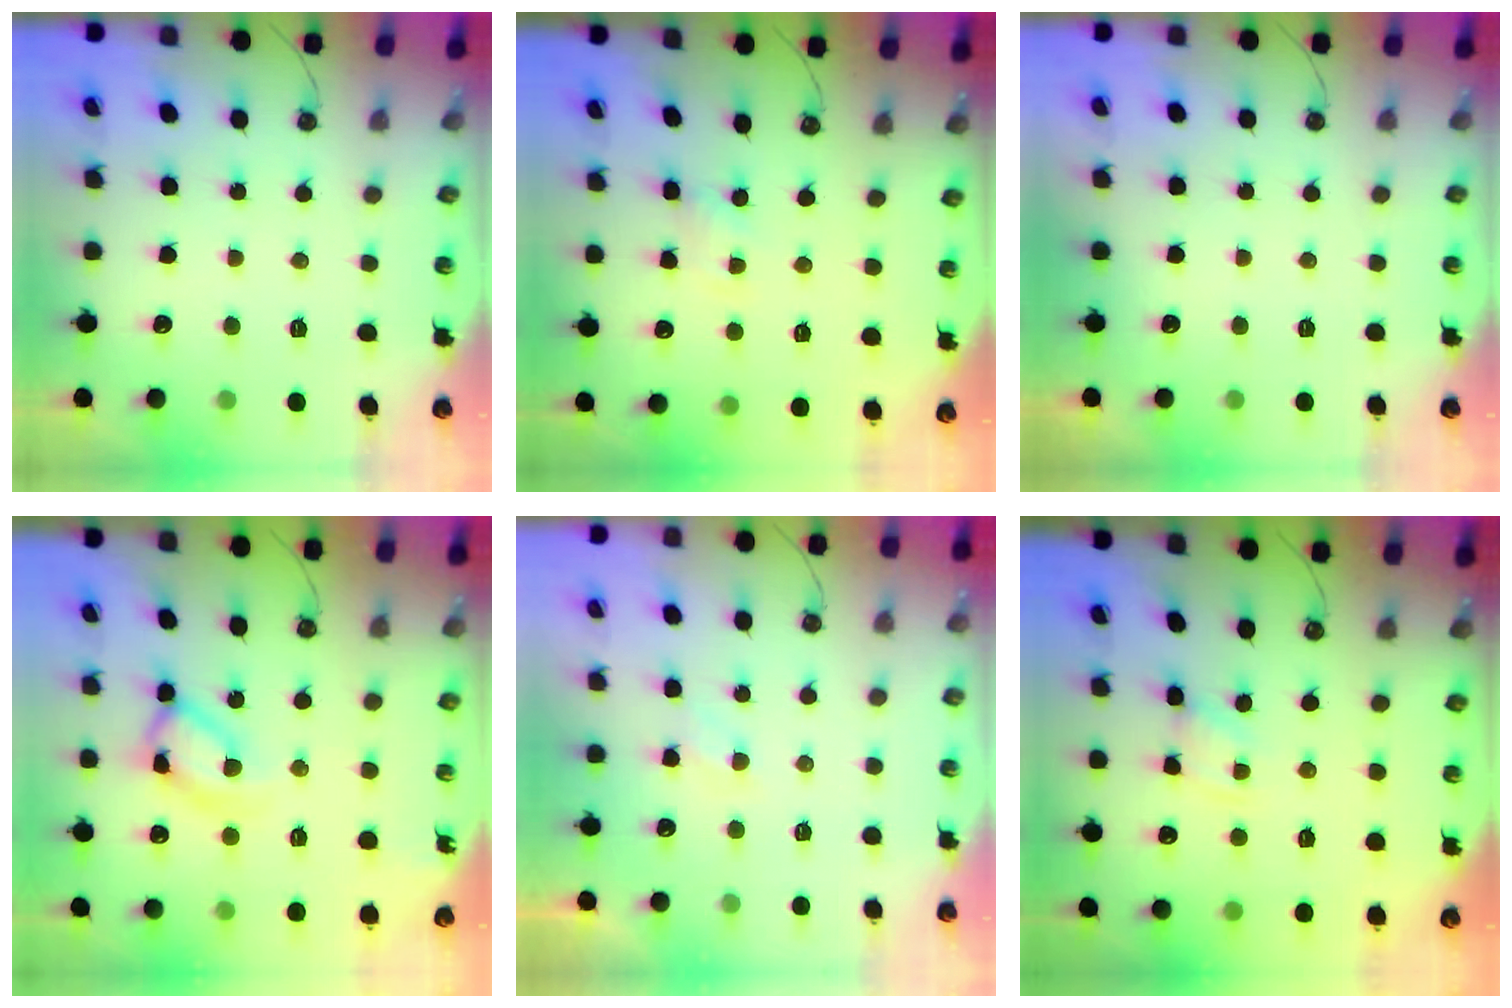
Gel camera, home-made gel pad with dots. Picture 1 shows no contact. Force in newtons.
{"total": 2.2, "press": 2.2, "slide": 0.3}
{"total": 0.0}
{"total": 13.1, "press": 13.0, "slide": 1.5}
{"total": 2.9, "press": 2.9, "slide": 0.4}
{"total": 1.2, "press": 1.2, "slide": 0.2}